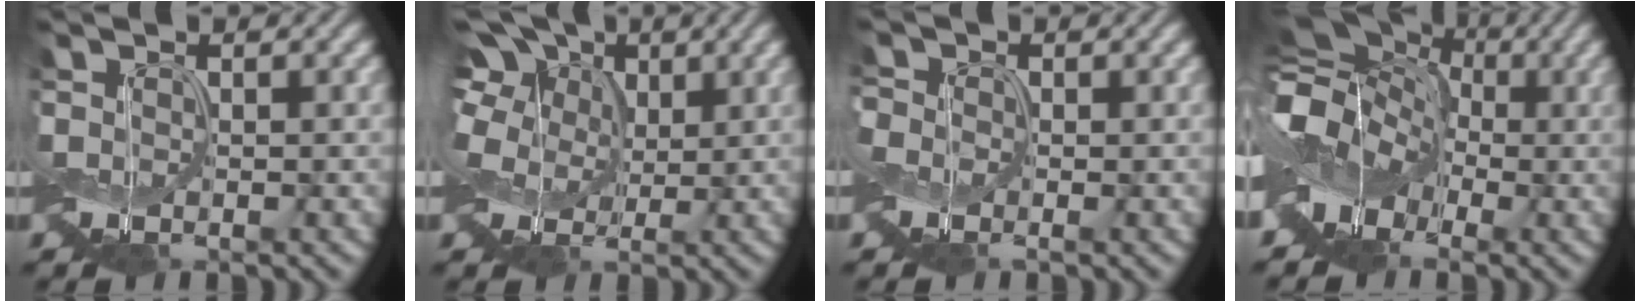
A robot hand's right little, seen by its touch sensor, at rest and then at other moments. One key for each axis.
{"total": 7.7, "fx": 2.9, "fy": 5.5, "fz": 4.6, "tx": -0.110, "ty": 0.031, "tz": 0.031}
{"total": 1.3, "fx": 0.2, "fy": 1.2, "fz": 0.4, "tx": -0.030, "ty": 0.010, "tz": -0.006}
{"total": 10.1, "fx": -1.2, "fy": 8.1, "fz": 6.0, "tx": -0.098, "ty": 0.013, "tz": -0.053}